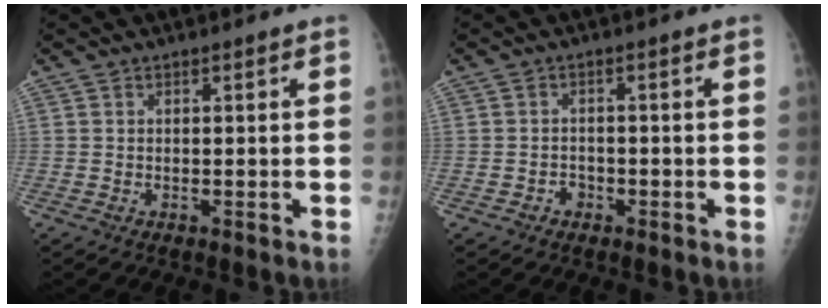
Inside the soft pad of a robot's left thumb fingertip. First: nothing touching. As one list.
[{"total": 2.1, "force": [-1.3, 1.6, 0.3], "torque": [0.006, 0.011, -0.022]}]